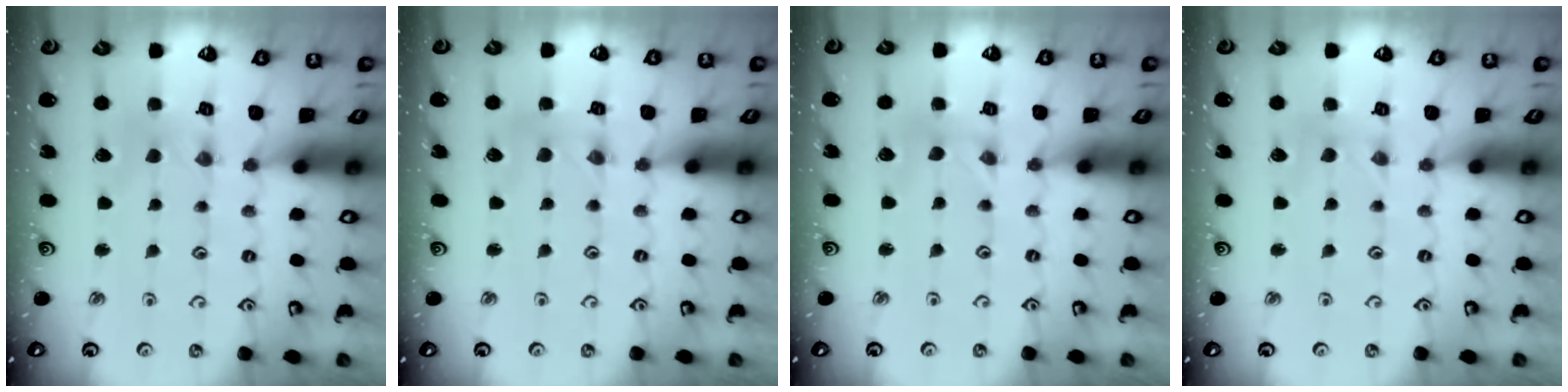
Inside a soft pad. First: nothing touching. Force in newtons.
{"total": 1.6, "press": 1.6, "slide": 0.2}
{"total": 0.0}
{"total": 1.4, "press": 1.3, "slide": 0.3}